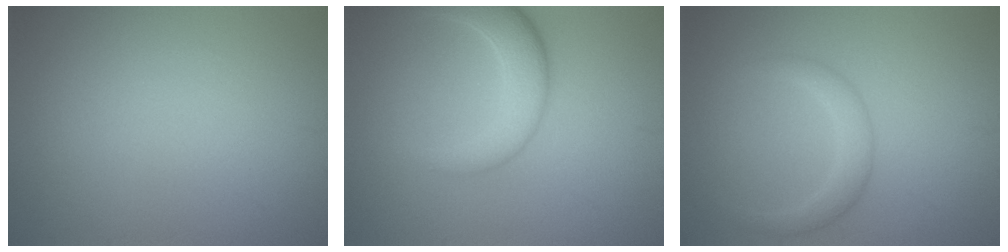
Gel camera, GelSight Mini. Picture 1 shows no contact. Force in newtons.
{"total": 4.6, "press": 4.6, "slide": 0.4}
{"total": 2.1, "press": 2.1, "slide": 0.1}